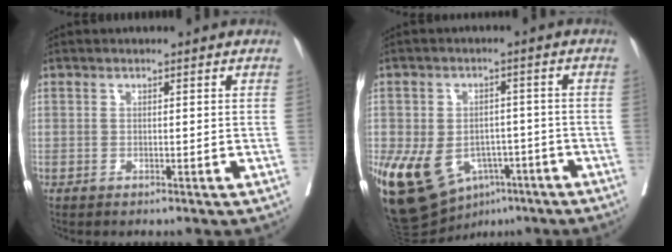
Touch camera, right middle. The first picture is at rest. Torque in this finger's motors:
{"motor_torque": [0.42, -0.23, 1.05, 0.21]}